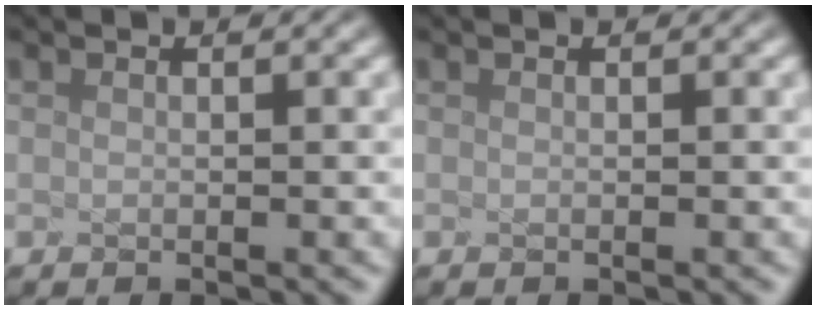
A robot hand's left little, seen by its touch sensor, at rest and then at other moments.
{"total": 0.0}